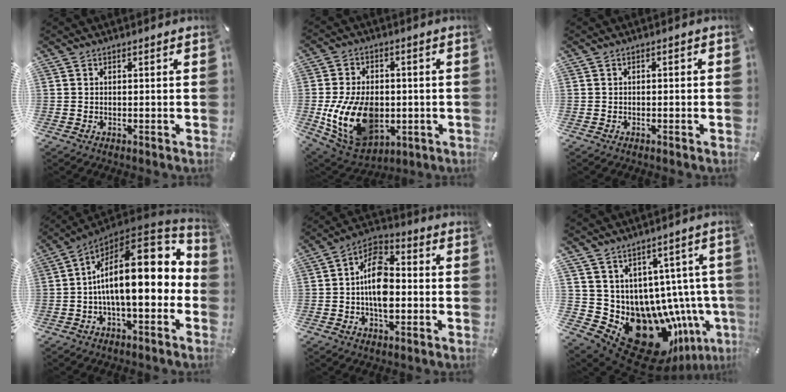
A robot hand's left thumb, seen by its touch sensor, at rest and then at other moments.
{"total": 17.3, "force": [-2.8, 12.1, 12.1], "torque": [-0.253, 0.002, -0.044]}
{"total": 1.1, "force": [-0.6, 0.5, 0.7], "torque": [-0.014, 0.003, -0.012]}
{"total": 20.9, "force": [1.3, 9.0, 18.8], "torque": [-0.310, -0.029, 0.021]}
{"total": 11.8, "force": [-1.8, 7.2, 9.2], "torque": [-0.162, 0.012, -0.029]}
{"total": 19.1, "force": [-6.9, 13.6, 11.5], "torque": [-0.152, -0.024, -0.058]}